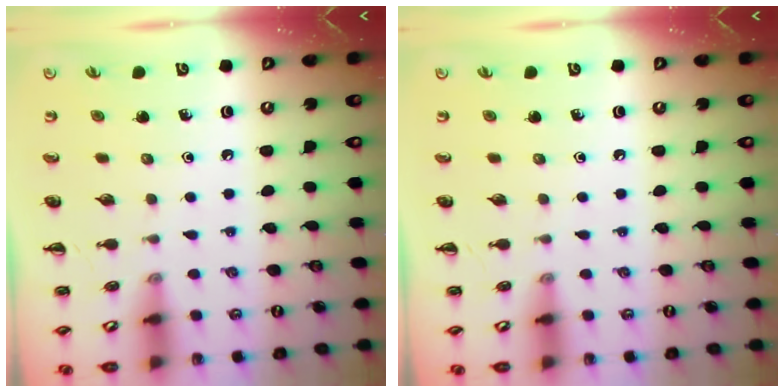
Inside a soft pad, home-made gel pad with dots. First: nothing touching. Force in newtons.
{"total": 0.0}